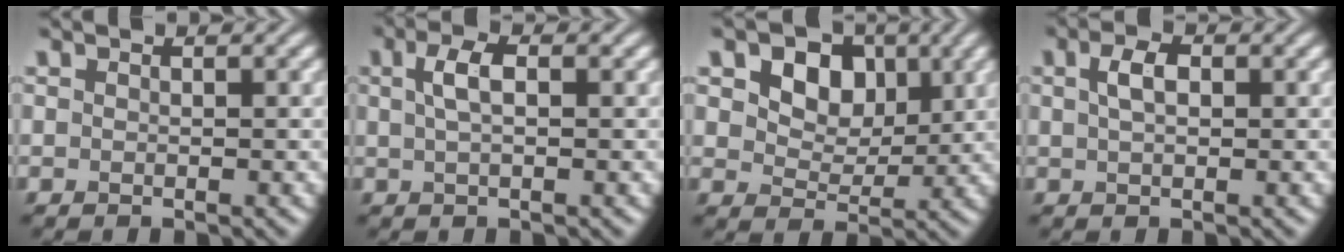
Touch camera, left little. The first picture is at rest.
{"total": 2.5, "force": [0.7, 0.9, 2.2], "torque": [-0.043, 0.007, 0.010]}
{"total": 6.2, "force": [2.6, 4.4, 3.5], "torque": [-0.080, -0.009, 0.046]}
{"total": 2.3, "force": [0.6, 1.2, 1.8], "torque": [-0.037, 0.004, 0.008]}